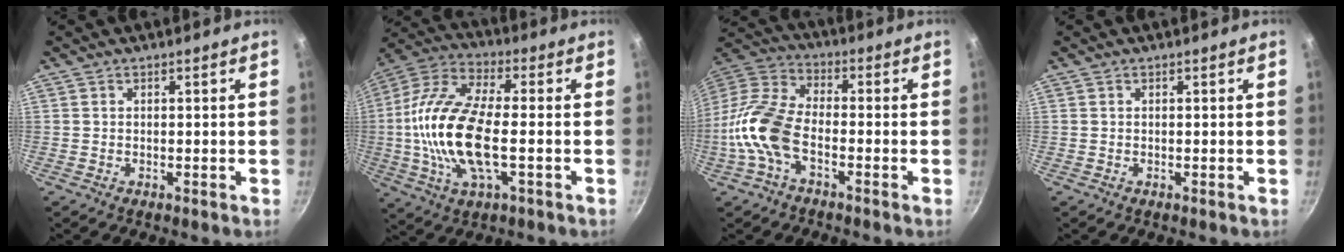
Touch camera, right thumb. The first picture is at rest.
{"total": 18.8, "force": [-1.9, 7.8, 17.0], "torque": [-0.341, 0.022, -0.053]}
{"total": 13.0, "force": [-4.4, 6.9, 10.0], "torque": [-0.194, 0.041, -0.105]}
{"total": 0.0}